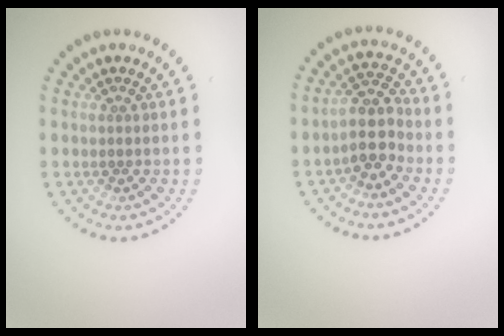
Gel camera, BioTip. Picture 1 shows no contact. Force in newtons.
{"total": 3.1, "press": 2.5, "slide": 1.7}